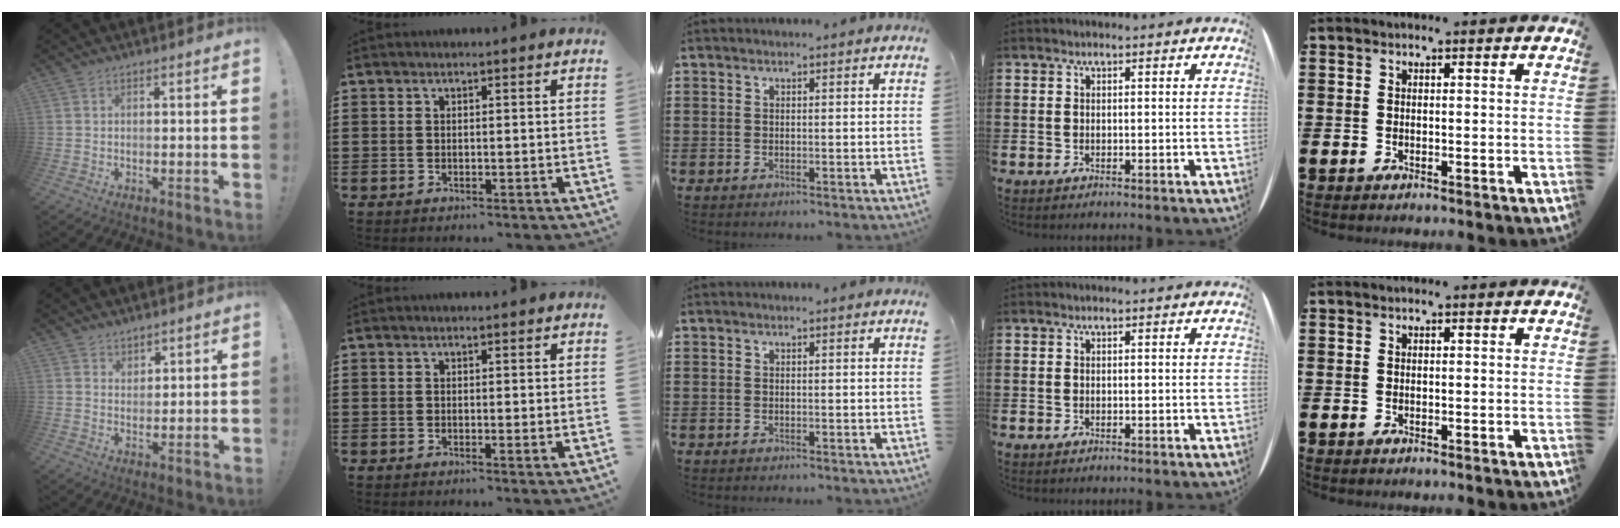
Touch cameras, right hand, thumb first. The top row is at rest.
{"thumb": {"total": 3.4, "force": [2.8, 1.9, 0.0], "torque": [0.013, -0.021, 0.050]}, "index": {"total": 0.6, "force": [0.3, 0.2, 0.5], "torque": [-0.010, 0.001, 0.006]}}